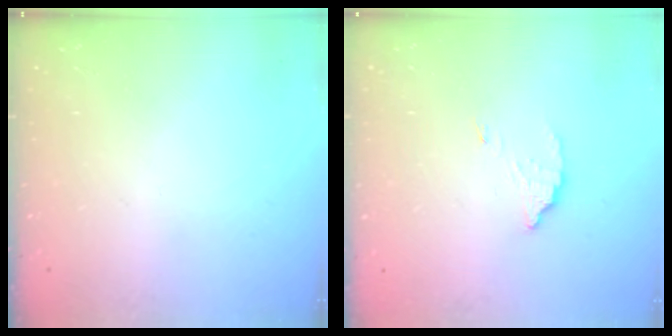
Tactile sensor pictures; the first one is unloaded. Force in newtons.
{"total": 2.8, "press": 2.8, "slide": 0.2}